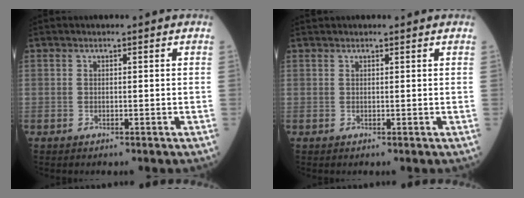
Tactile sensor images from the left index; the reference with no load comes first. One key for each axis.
{"total": 1.2, "fx": 1.2, "fy": 0.2, "fz": 0.2, "tx": -0.008, "ty": 0.021, "tz": 0.023}